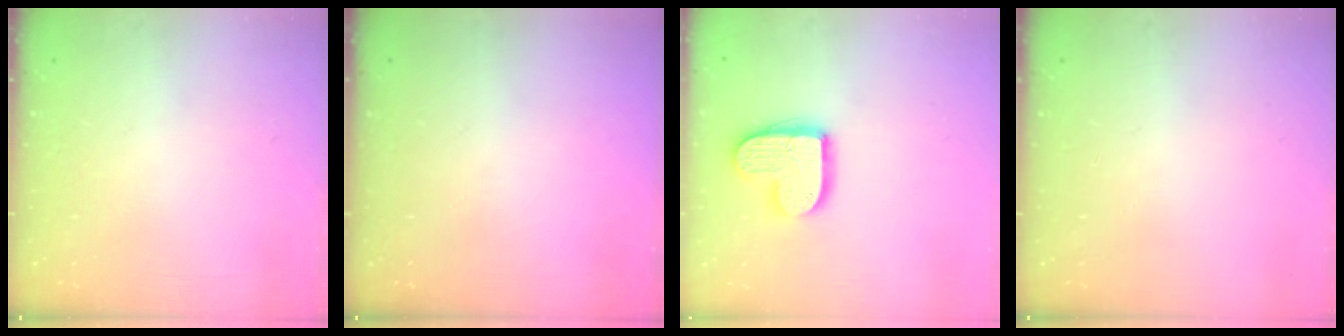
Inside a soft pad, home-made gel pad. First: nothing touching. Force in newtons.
{"total": 0.0}
{"total": 13.8, "press": 13.8, "slide": 0.9}
{"total": 0.0}